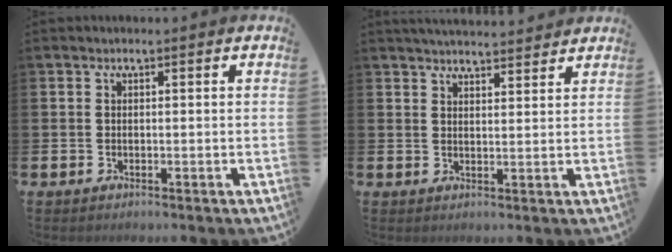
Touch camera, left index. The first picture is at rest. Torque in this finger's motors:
{"motor_torque": [1.09, -1.05, 0.06, 0.03]}